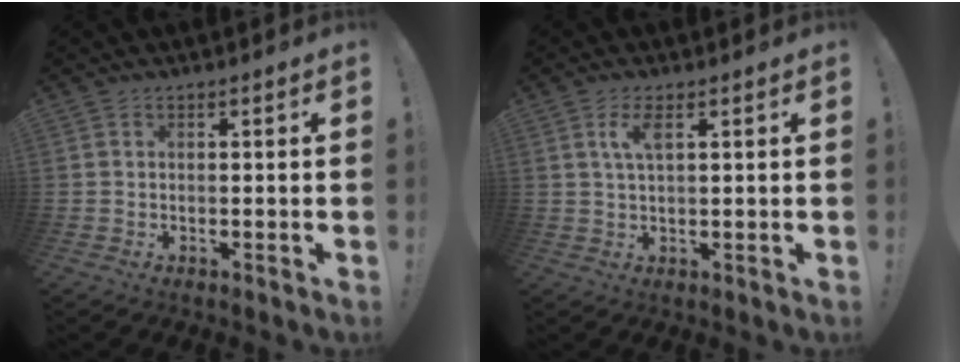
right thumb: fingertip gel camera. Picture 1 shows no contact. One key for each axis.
{"total": 4.3, "fx": 1.8, "fy": 1.2, "fz": 3.7, "tx": -0.076, "ty": 0.001, "tz": 0.030}